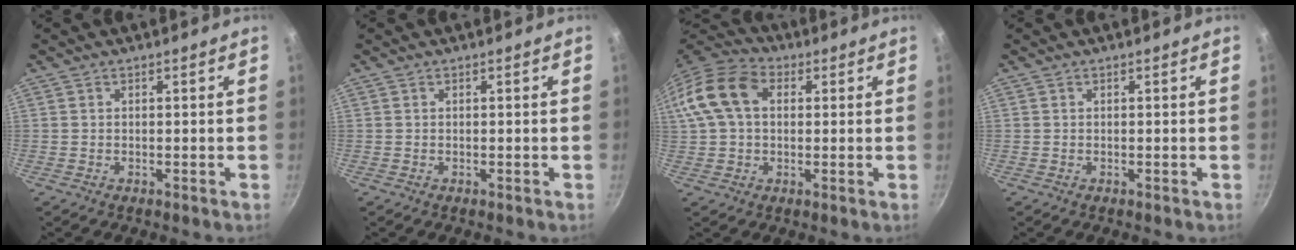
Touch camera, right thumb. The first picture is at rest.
{"total": 0.0}
{"total": 14.0, "force": [2.9, 9.7, 9.7], "torque": [-0.177, 0.031, 0.037]}
{"total": 0.0}